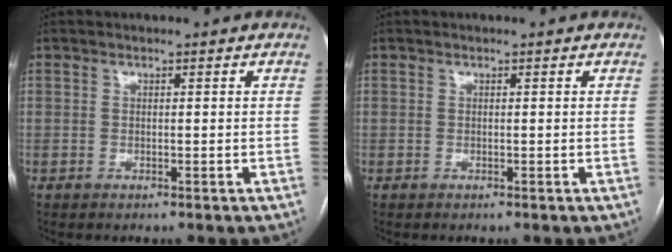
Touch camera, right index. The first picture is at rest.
{"total": 0.0}